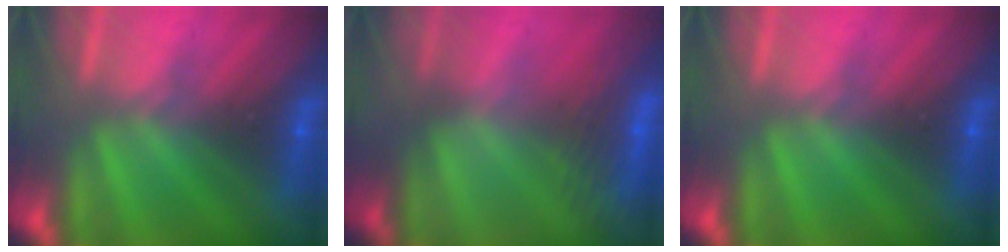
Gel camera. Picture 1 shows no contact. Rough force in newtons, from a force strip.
{"total": 2.8}
{"total": 0.0}